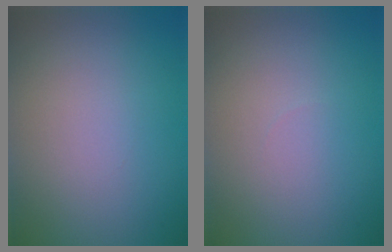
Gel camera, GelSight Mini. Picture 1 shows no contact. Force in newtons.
{"total": 0.0}